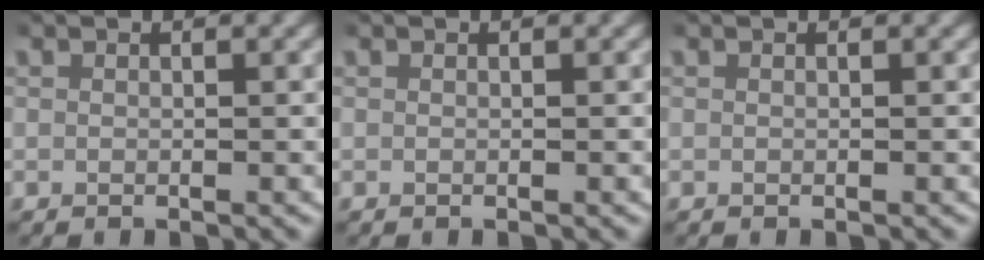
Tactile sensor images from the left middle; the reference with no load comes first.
{"total": 0.0}
{"total": 0.0}